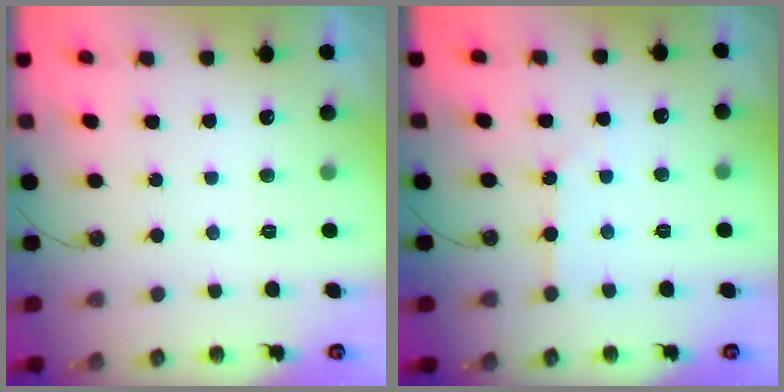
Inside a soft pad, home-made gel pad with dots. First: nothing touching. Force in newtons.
{"total": 3.3, "press": 3.3, "slide": 0.6}